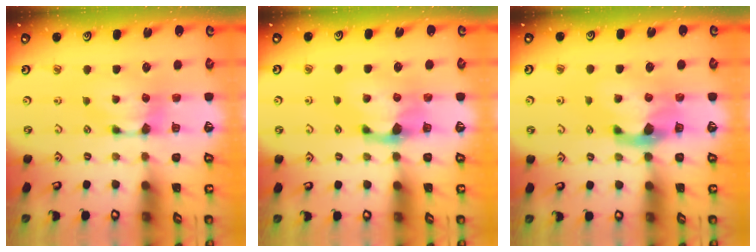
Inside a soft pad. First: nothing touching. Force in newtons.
{"total": 1.9, "press": 1.4, "slide": 1.2}
{"total": 2.8, "press": 2.5, "slide": 1.3}